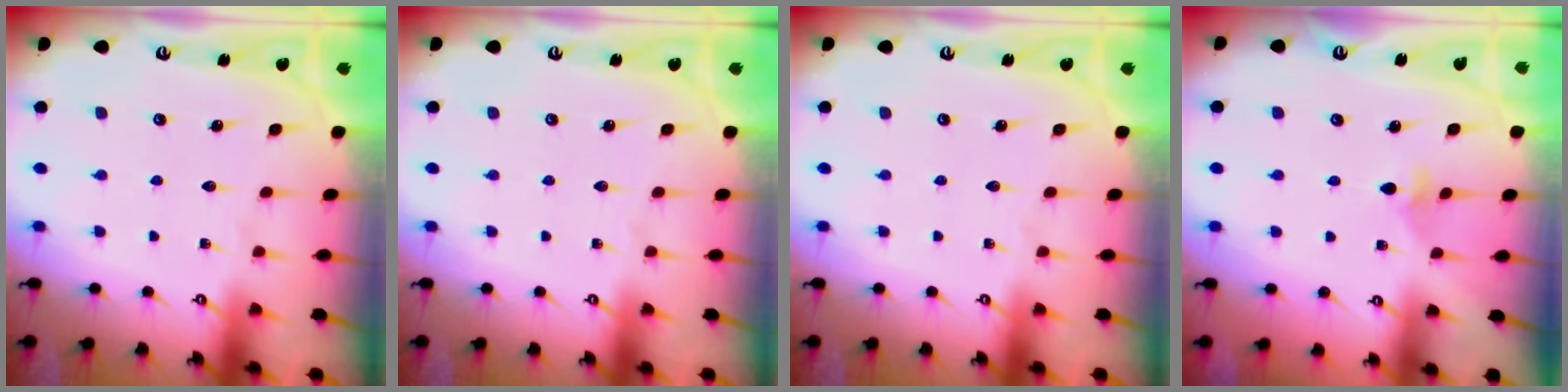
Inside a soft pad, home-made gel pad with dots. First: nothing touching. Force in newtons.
{"total": 0.0}
{"total": 0.0}
{"total": 3.8, "press": 3.7, "slide": 0.8}